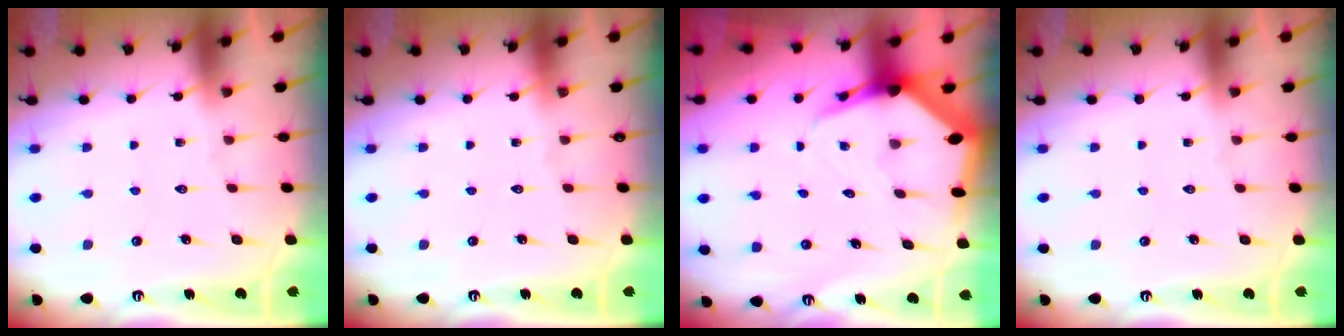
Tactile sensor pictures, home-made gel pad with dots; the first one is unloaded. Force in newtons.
{"total": 0.0}
{"total": 6.0, "press": 5.9, "slide": 0.8}
{"total": 0.0}